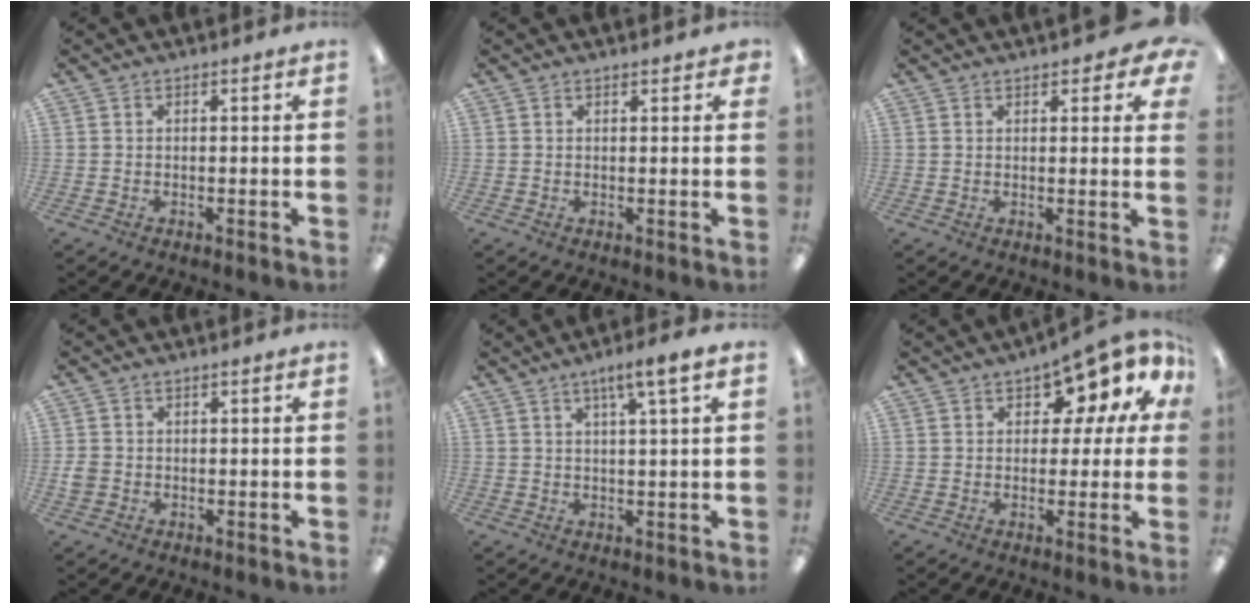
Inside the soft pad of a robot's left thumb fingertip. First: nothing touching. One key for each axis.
{"total": 1.2, "fx": 0.9, "fy": 0.5, "fz": 0.6, "tx": -0.005, "ty": -0.002, "tz": 0.015}
{"total": 4.0, "fx": 2.6, "fy": 1.2, "fz": 2.7, "tx": -0.034, "ty": -0.008, "tz": 0.042}
{"total": 2.3, "fx": -0.4, "fy": 2.0, "fz": 1.1, "tx": -0.017, "ty": 0.006, "tz": -0.006}
{"total": 5.2, "fx": 2.9, "fy": 0.4, "fz": 4.3, "tx": -0.073, "ty": -0.007, "tz": 0.045}
{"total": 10.1, "fx": 6.8, "fy": 4.4, "fz": 6.1, "tx": -0.084, "ty": -0.039, "tz": 0.116}